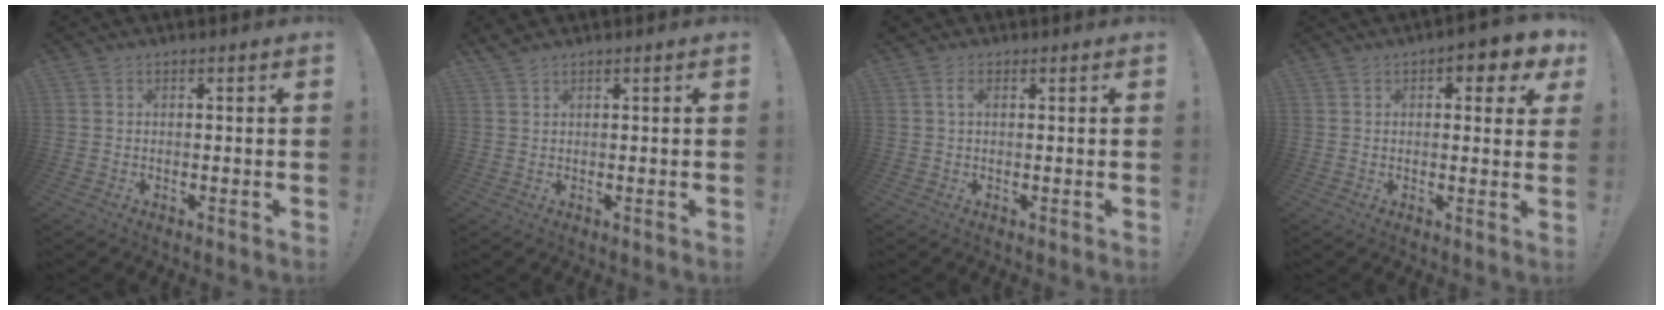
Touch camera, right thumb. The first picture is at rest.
{"total": 1.6, "force": [1.4, 0.2, 0.7], "torque": [-0.021, -0.004, 0.027]}
{"total": 2.2, "force": [0.9, 1.1, 1.6], "torque": [-0.027, 0.001, 0.014]}
{"total": 5.1, "force": [2.3, 2.1, 4.1], "torque": [-0.042, -0.009, 0.033]}